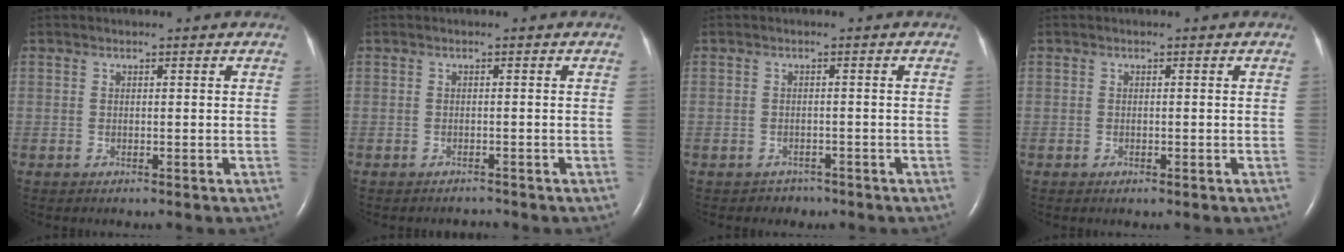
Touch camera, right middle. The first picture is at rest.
{"total": 0.8, "force": [-0.8, 0.1, -0.2], "torque": [-0.001, -0.006, -0.011]}
{"total": 1.6, "force": [-1.2, 1.0, -0.4], "torque": [-0.002, 0.003, -0.019]}
{"total": 0.0}